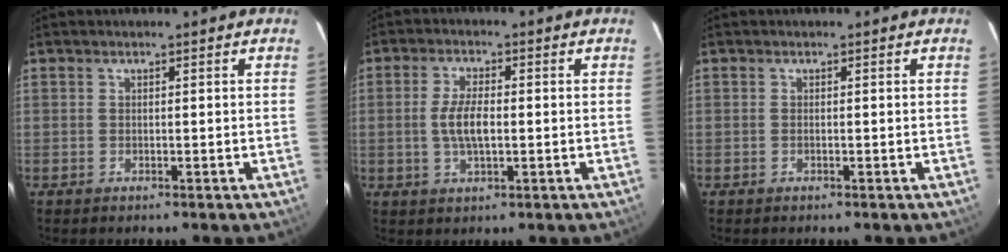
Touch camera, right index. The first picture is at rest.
{"total": 5.5, "force": [-0.4, 2.1, 5.1], "torque": [-0.100, 0.001, -0.006]}
{"total": 0.0}